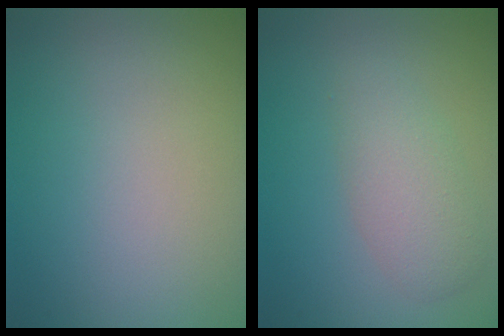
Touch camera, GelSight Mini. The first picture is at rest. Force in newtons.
{"total": 3.0, "press": 3.0, "slide": 0.1}